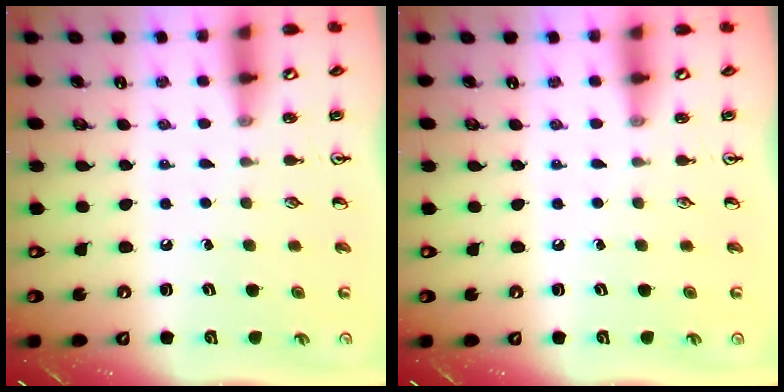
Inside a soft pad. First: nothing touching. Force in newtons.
{"total": 0.0}